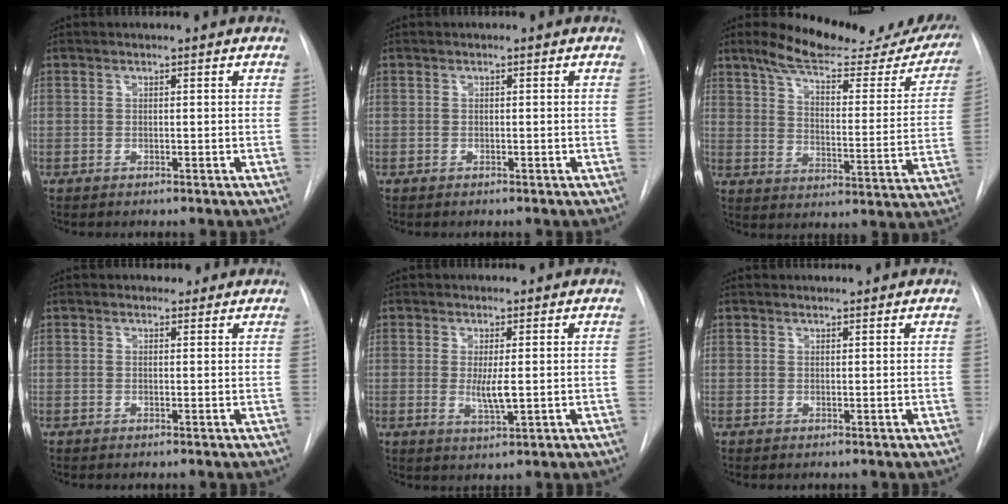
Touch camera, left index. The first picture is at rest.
{"total": 0.0}
{"total": 24.5, "force": [21.2, 5.6, 11.0], "torque": [-0.147, -0.041, 0.265]}
{"total": 1.9, "force": [1.5, 1.0, 0.2], "torque": [0.002, 0.006, 0.017]}
{"total": 3.3, "force": [0.1, 0.5, 3.3], "torque": [-0.064, -0.010, 0.007]}
{"total": 1.1, "force": [1.1, 0.1, 0.0], "torque": [-0.009, 0.006, 0.022]}